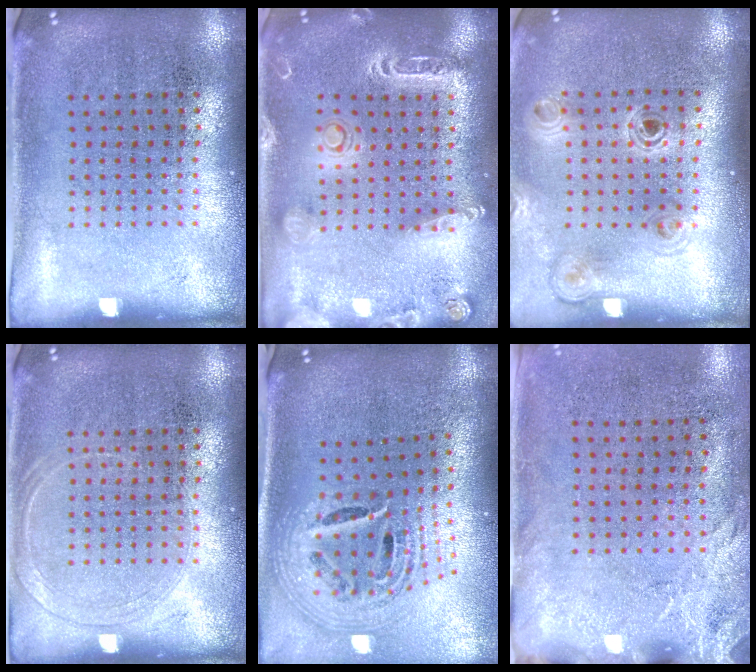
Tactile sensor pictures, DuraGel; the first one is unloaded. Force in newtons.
{"total": 2.0, "press": 1.9, "slide": 0.6}
{"total": 1.1, "press": 1.1, "slide": 0.2}
{"total": 1.2, "press": 1.1, "slide": 0.3}
{"total": 2.7, "press": 1.9, "slide": 1.9}
{"total": 2.6, "press": 2.0, "slide": 1.6}